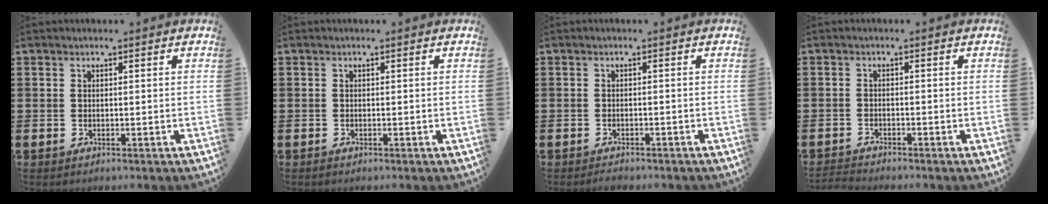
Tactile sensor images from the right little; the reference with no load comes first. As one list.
[{"total": 0.0}, {"total": 0.8, "force": [-0.8, 0.1, 0.1], "torque": [-0.005, 0.000, -0.017]}, {"total": 1.2, "force": [-1.2, 0.0, 0.1], "torque": [-0.004, 0.002, -0.024]}]